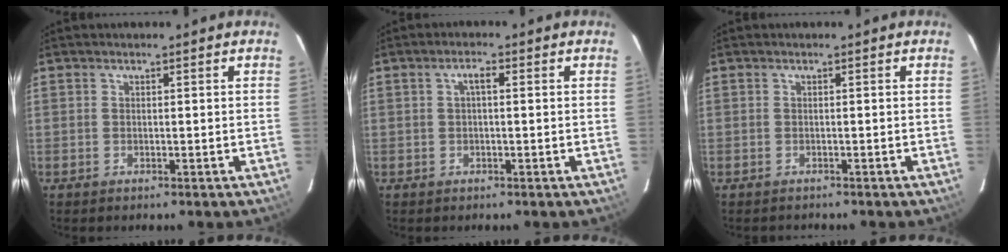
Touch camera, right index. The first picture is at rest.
{"total": 2.0, "force": [0.3, 0.6, 1.9], "torque": [-0.038, 0.009, 0.005]}
{"total": 1.0, "force": [-1.0, 0.2, -0.1], "torque": [0.002, 0.000, -0.013]}